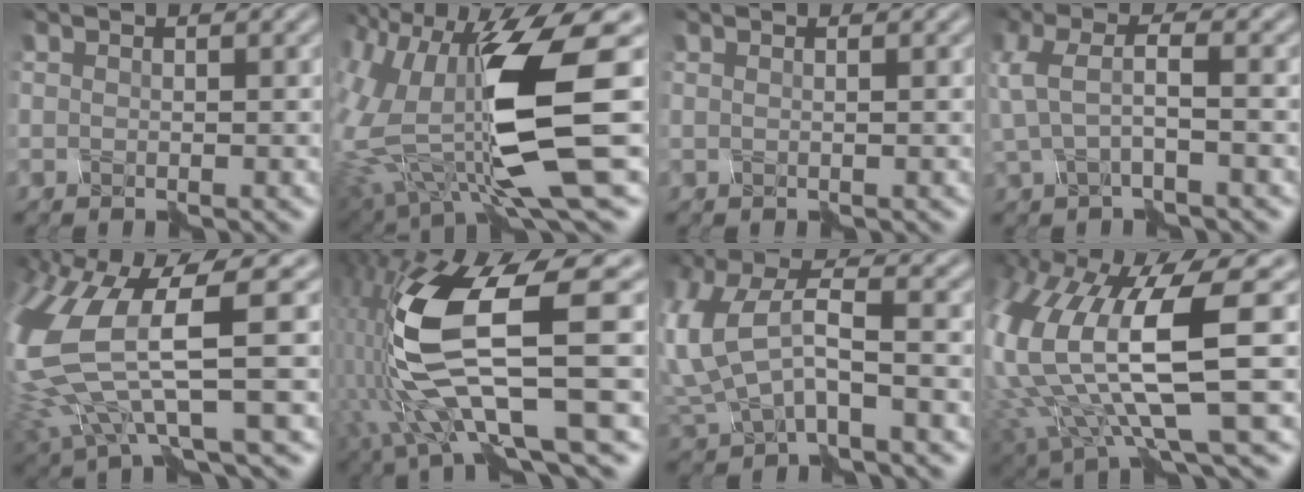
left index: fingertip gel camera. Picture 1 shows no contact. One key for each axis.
{"total": 14.1, "fx": -1.7, "fy": 5.6, "fz": 12.8, "tx": -0.266, "ty": -0.032, "tz": -0.027}
{"total": 1.5, "fx": 0.6, "fy": 0.7, "fz": 1.1, "tx": 0.001, "ty": 0.010, "tz": -0.018}
{"total": 3.0, "fx": -0.8, "fy": 1.0, "fz": 2.7, "tx": -0.069, "ty": 0.006, "tz": -0.019}
{"total": 12.0, "fx": 0.3, "fy": 4.4, "fz": 11.1, "tx": -0.272, "ty": -0.024, "tz": 0.018}
{"total": 11.9, "fx": -0.3, "fy": 3.7, "fz": 11.3, "tx": -0.254, "ty": -0.025, "tz": 0.000}
{"total": 7.4, "fx": -0.7, "fy": 3.8, "fz": 6.3, "tx": -0.152, "ty": 0.007, "tz": -0.021}
{"total": 12.8, "fx": 0.7, "fy": 4.1, "fz": 12.1, "tx": -0.264, "ty": -0.015, "tz": 0.029}